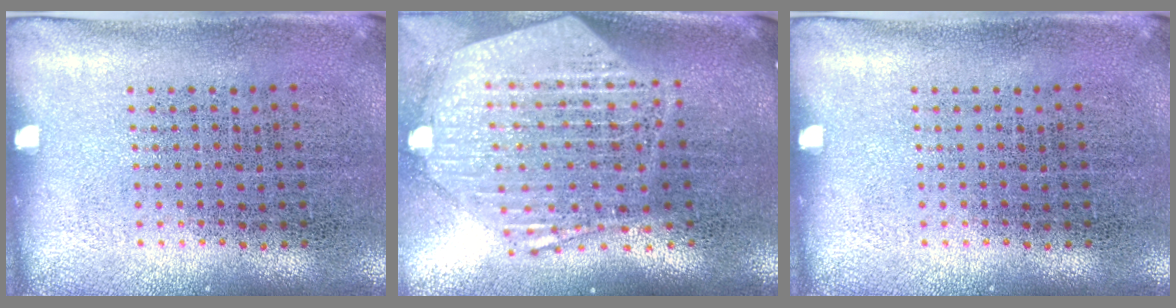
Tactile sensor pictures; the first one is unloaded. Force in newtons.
{"total": 2.8, "press": 2.2, "slide": 1.7}
{"total": 0.0}